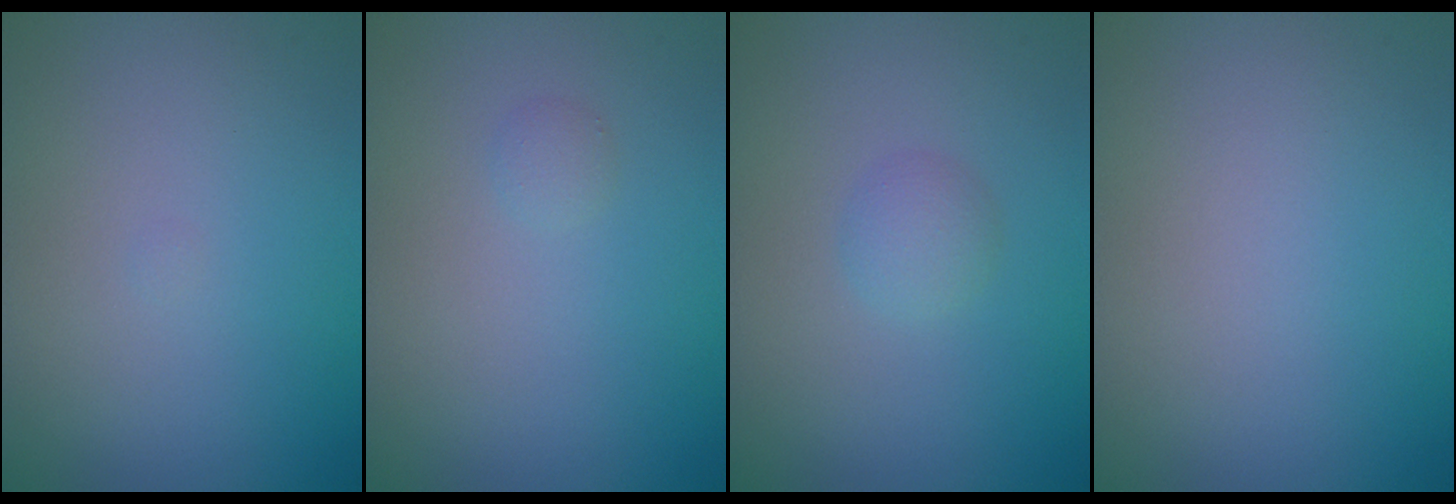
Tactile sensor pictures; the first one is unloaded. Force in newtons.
{"total": 0.6, "press": 0.6, "slide": 0.0}
{"total": 1.4, "press": 1.4, "slide": 0.0}
{"total": 0.0}